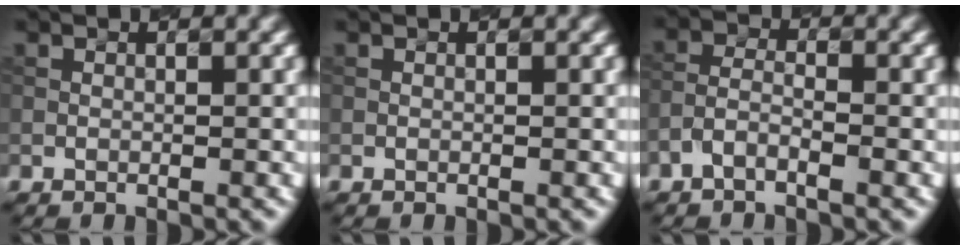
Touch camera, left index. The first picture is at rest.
{"total": 0.0}
{"total": 2.3, "force": [-1.5, 1.0, 1.3], "torque": [-0.032, 0.009, -0.036]}